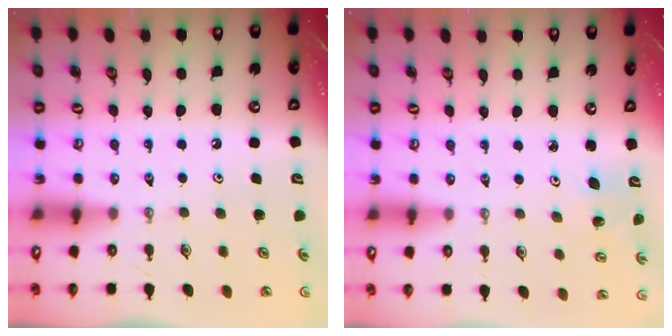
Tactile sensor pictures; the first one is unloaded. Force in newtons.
{"total": 2.1, "press": 2.1, "slide": 0.2}